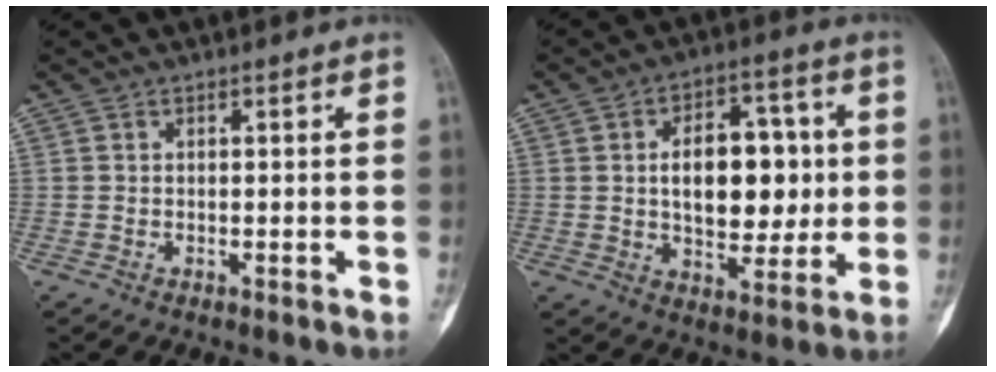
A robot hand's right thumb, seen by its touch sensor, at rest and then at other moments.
{"total": 15.1, "force": [1.2, 8.8, 12.2], "torque": [-0.137, 0.009, 0.019]}